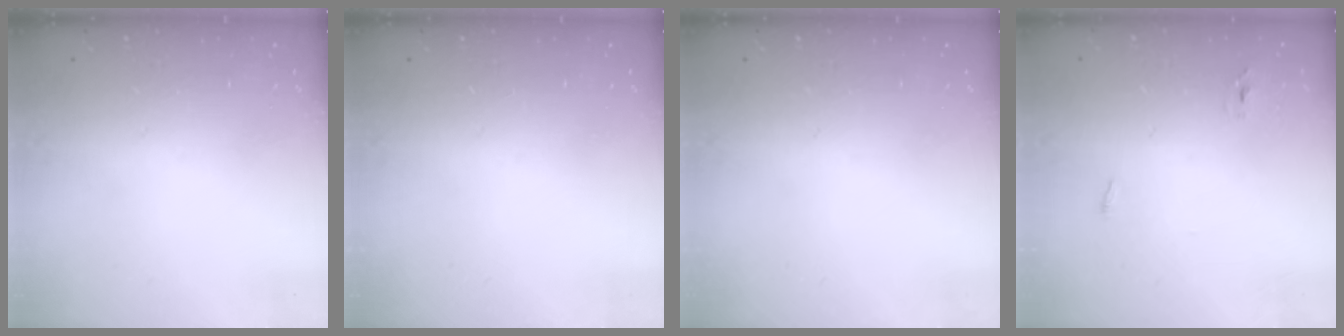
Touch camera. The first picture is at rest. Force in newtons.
{"total": 0.0}
{"total": 0.0}
{"total": 2.7, "press": 2.6, "slide": 0.8}